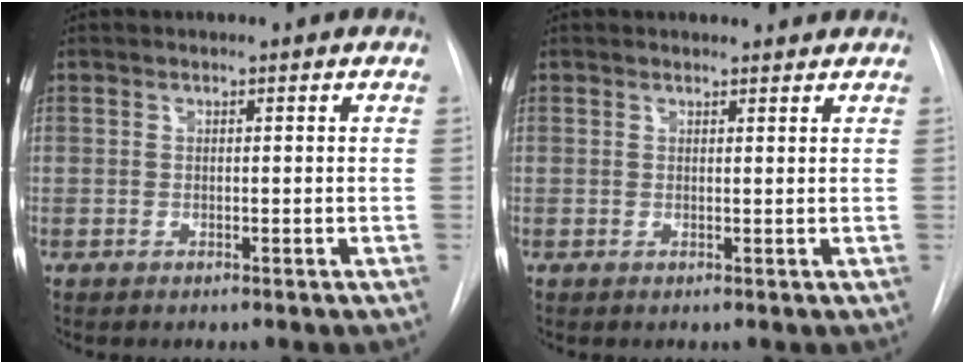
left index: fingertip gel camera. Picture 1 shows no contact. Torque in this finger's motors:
{"motor_torque": [0.12, -0.09, -0.10, 0.00]}